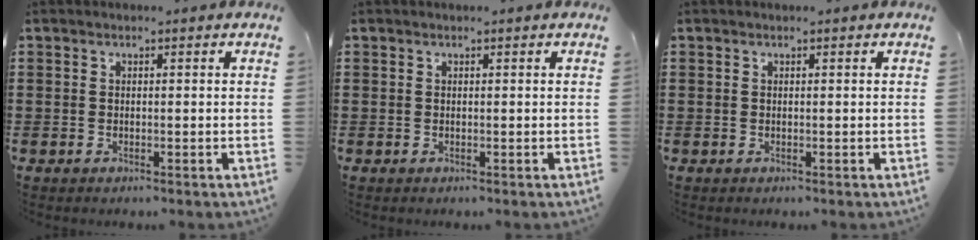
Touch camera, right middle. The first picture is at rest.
{"total": 0.0}
{"total": 0.0}